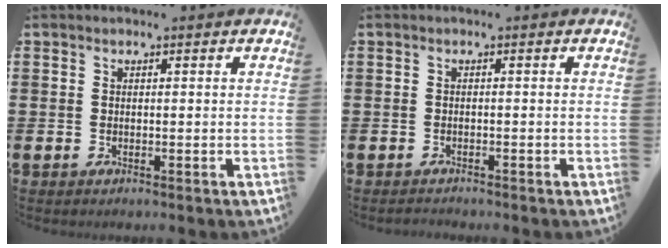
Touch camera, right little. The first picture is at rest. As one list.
[{"total": 0.6, "force": [-0.6, 0.0, 0.0], "torque": [-0.002, -0.002, -0.012]}]